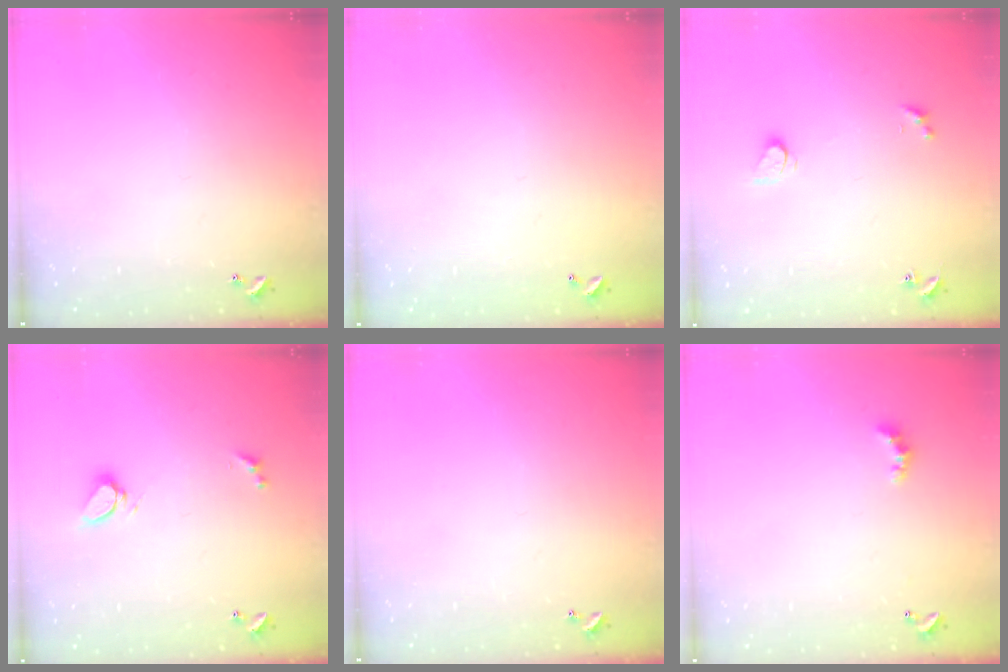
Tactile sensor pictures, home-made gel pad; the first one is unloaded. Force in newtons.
{"total": 2.8, "press": 2.8, "slide": 0.1}
{"total": 1.5, "press": 1.4, "slide": 0.4}
{"total": 5.1, "press": 5.0, "slide": 0.8}
{"total": 0.0}
{"total": 2.5, "press": 2.5, "slide": 0.6}